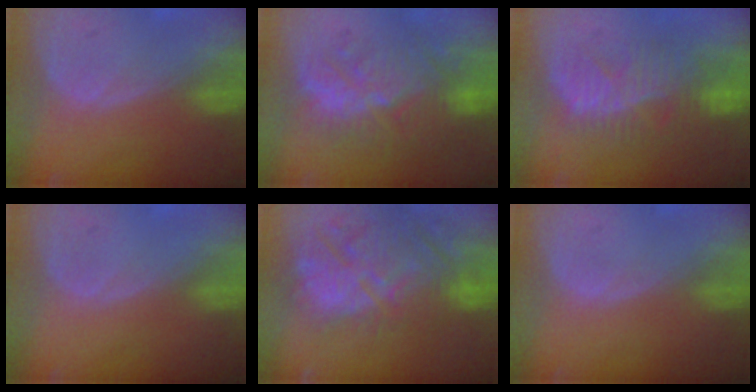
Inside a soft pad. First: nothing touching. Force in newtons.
{"total": 11.1, "press": 9.8, "slide": 5.3}
{"total": 10.1, "press": 8.8, "slide": 4.8}
{"total": 0.0}
{"total": 14.6, "press": 12.7, "slide": 7.2}
{"total": 0.0}